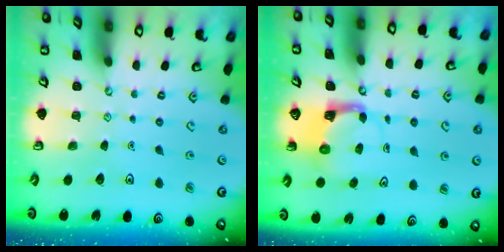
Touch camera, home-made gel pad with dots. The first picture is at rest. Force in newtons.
{"total": 3.9, "press": 3.8, "slide": 0.7}